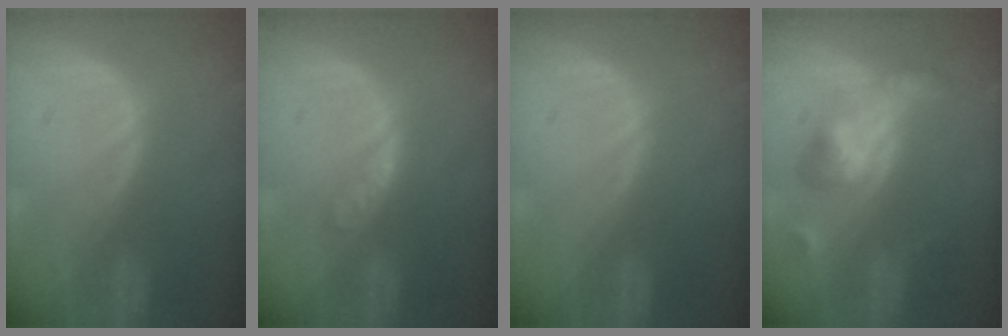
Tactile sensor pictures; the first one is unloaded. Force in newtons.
{"total": 2.7, "press": 2.7, "slide": 0.3}
{"total": 0.0}
{"total": 6.2, "press": 5.6, "slide": 2.8}